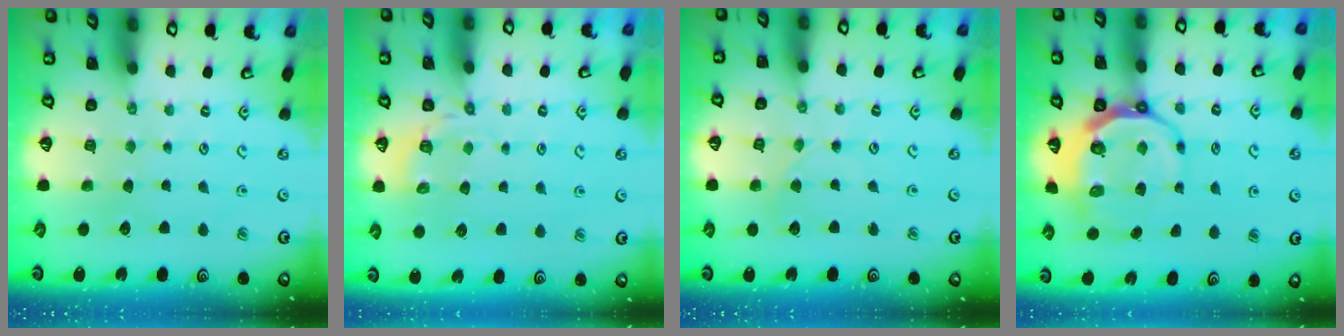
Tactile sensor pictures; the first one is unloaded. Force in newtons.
{"total": 3.7, "press": 3.2, "slide": 1.8}
{"total": 2.3, "press": 2.3, "slide": 0.4}
{"total": 8.3, "press": 7.5, "slide": 3.6}